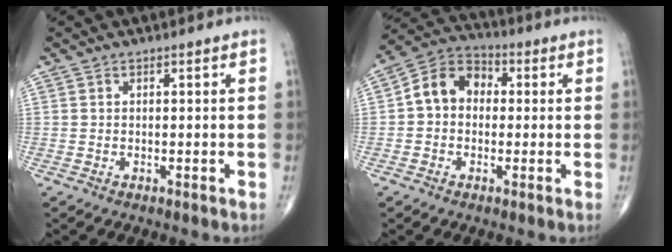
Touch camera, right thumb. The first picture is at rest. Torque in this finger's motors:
{"motor_torque": [0.07, 0.07, 0.54, 0.24, 0.07]}